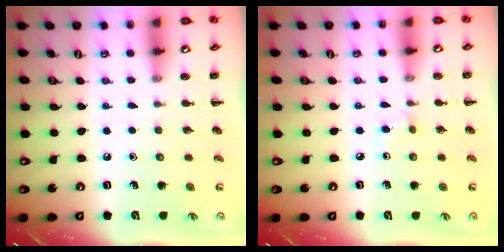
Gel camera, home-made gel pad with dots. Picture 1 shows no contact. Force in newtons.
{"total": 3.6, "press": 3.3, "slide": 1.4}